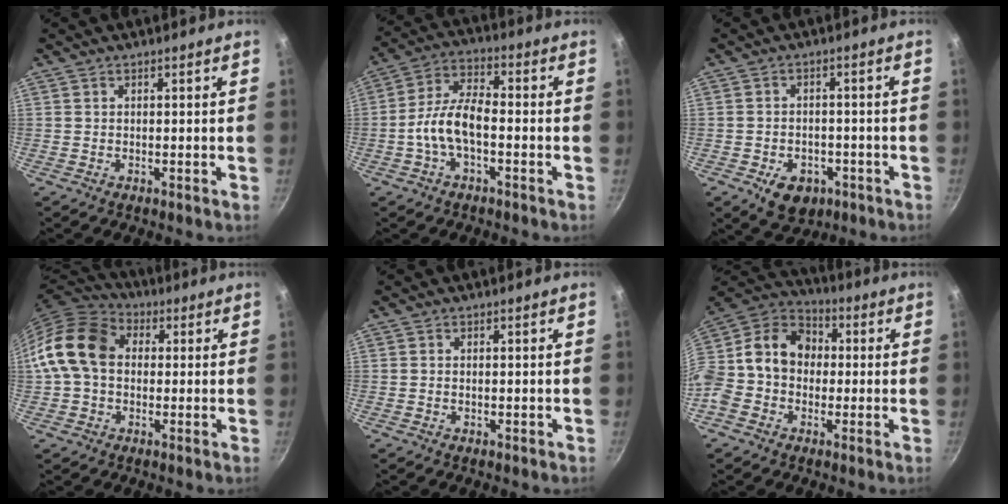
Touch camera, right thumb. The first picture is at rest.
{"total": 9.3, "force": [-2.5, 4.4, 7.8], "torque": [-0.141, 0.037, -0.058]}
{"total": 7.9, "force": [-3.5, 5.6, 4.4], "torque": [-0.042, 0.017, -0.040]}
{"total": 13.8, "force": [1.1, 10.4, 8.9], "torque": [-0.140, 0.027, 0.002]}
{"total": 0.5, "force": [-0.1, 0.3, 0.4], "torque": [-0.006, 0.001, -0.002]}
{"total": 16.6, "force": [-0.1, 13.5, 9.7], "torque": [-0.146, 0.049, -0.024]}